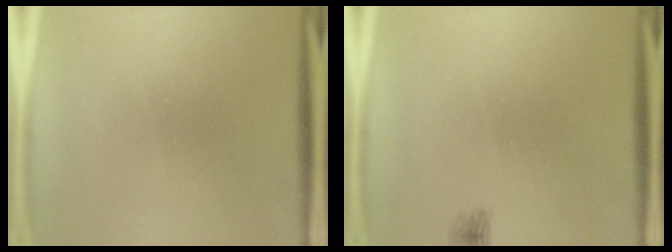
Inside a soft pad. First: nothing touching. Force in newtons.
{"total": 1.6}